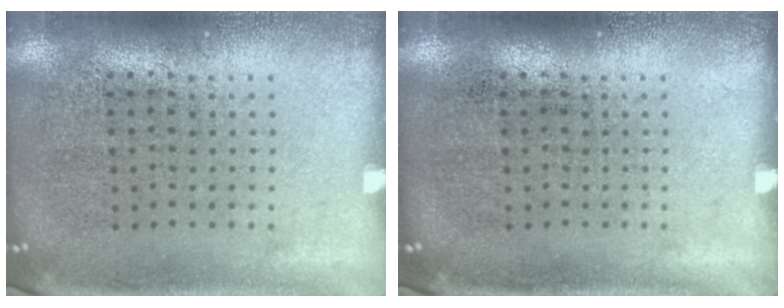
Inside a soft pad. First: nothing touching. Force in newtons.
{"total": 0.0}